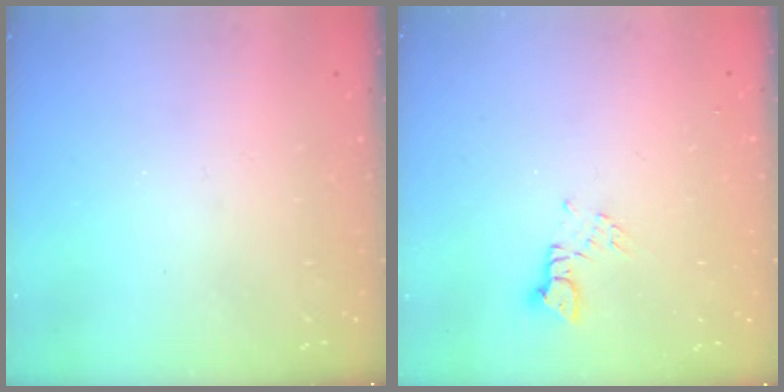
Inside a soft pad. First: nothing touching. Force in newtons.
{"total": 2.2, "press": 2.2, "slide": 0.2}